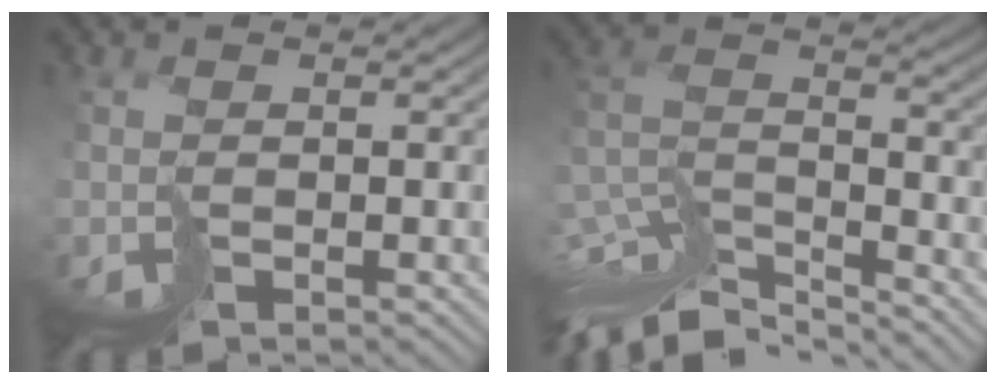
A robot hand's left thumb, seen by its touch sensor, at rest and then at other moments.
{"total": 12.0, "force": [-10.3, 2.9, 5.4], "torque": [-0.130, -0.003, -0.175]}